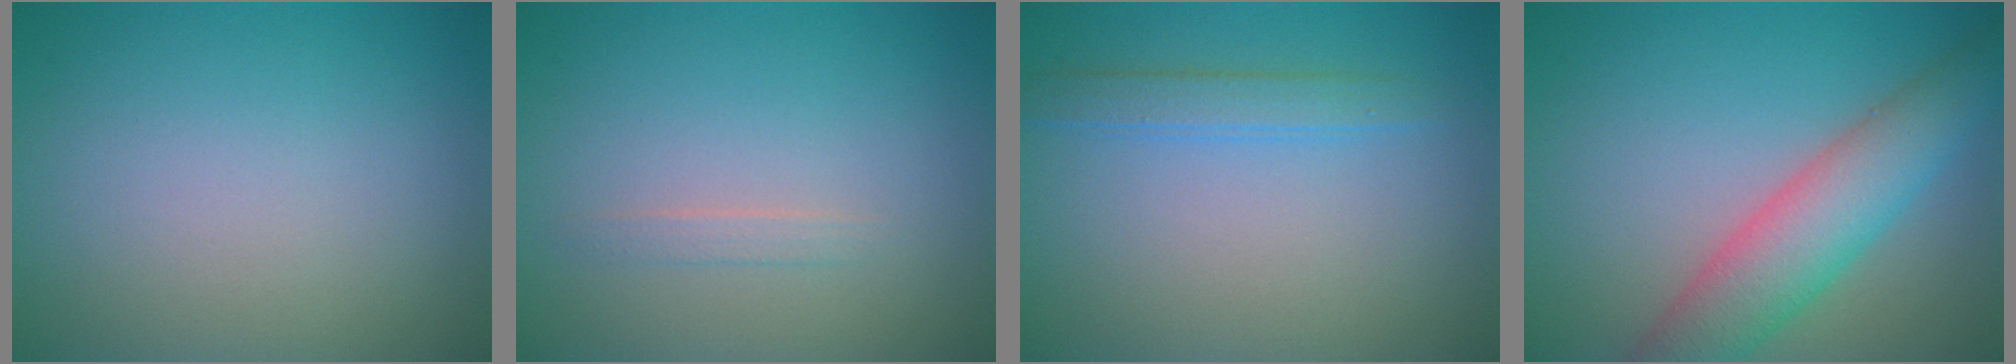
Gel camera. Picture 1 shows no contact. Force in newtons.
{"total": 0.8, "press": 0.8, "slide": 0.0}
{"total": 1.9, "press": 1.9, "slide": 0.1}
{"total": 6.3, "press": 6.3, "slide": 0.2}